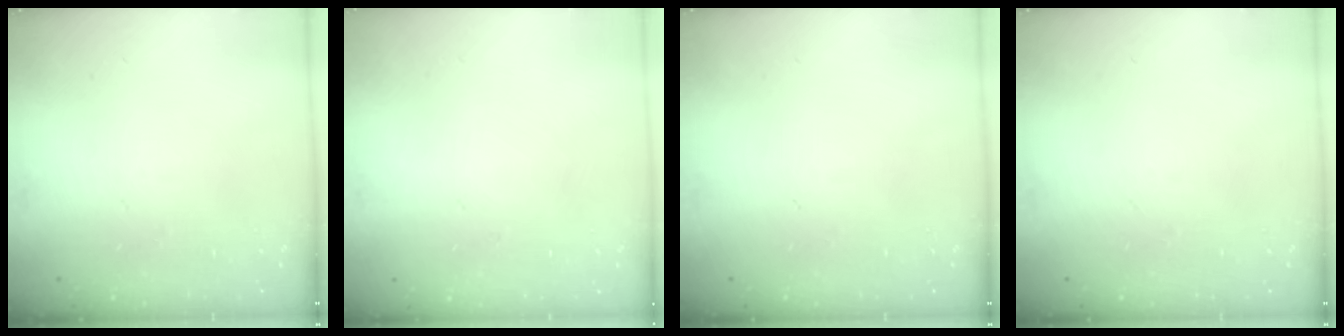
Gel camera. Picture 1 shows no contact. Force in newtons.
{"total": 1.9, "press": 1.9, "slide": 0.2}
{"total": 0.0}
{"total": 0.0}